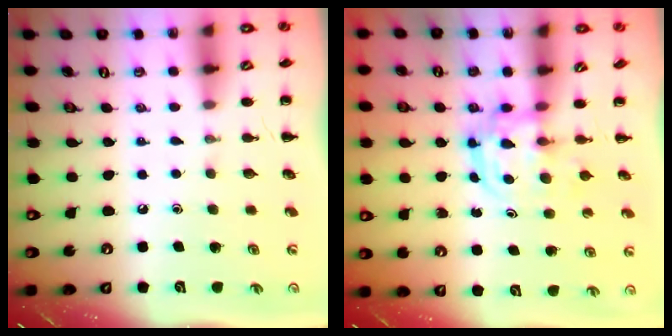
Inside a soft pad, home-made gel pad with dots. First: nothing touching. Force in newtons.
{"total": 3.1, "press": 3.1, "slide": 0.3}